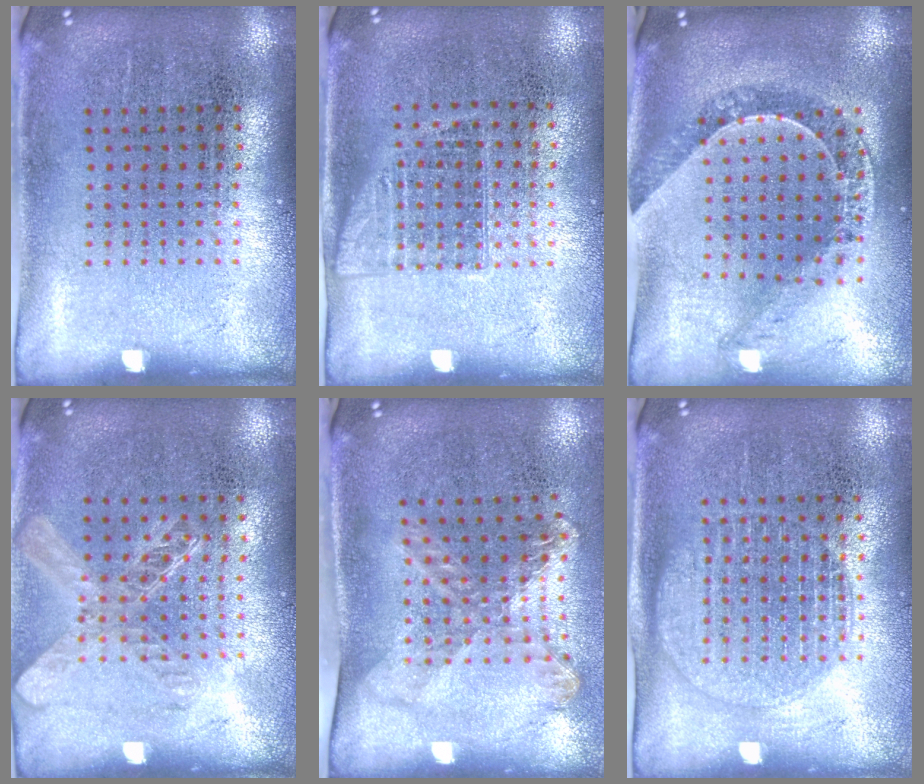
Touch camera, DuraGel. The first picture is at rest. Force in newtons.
{"total": 1.0, "press": 0.9, "slide": 0.5}
{"total": 1.1, "press": 1.1, "slide": 0.2}
{"total": 1.4, "press": 1.2, "slide": 0.6}
{"total": 1.8, "press": 1.3, "slide": 1.2}
{"total": 1.6, "press": 1.4, "slide": 0.7}